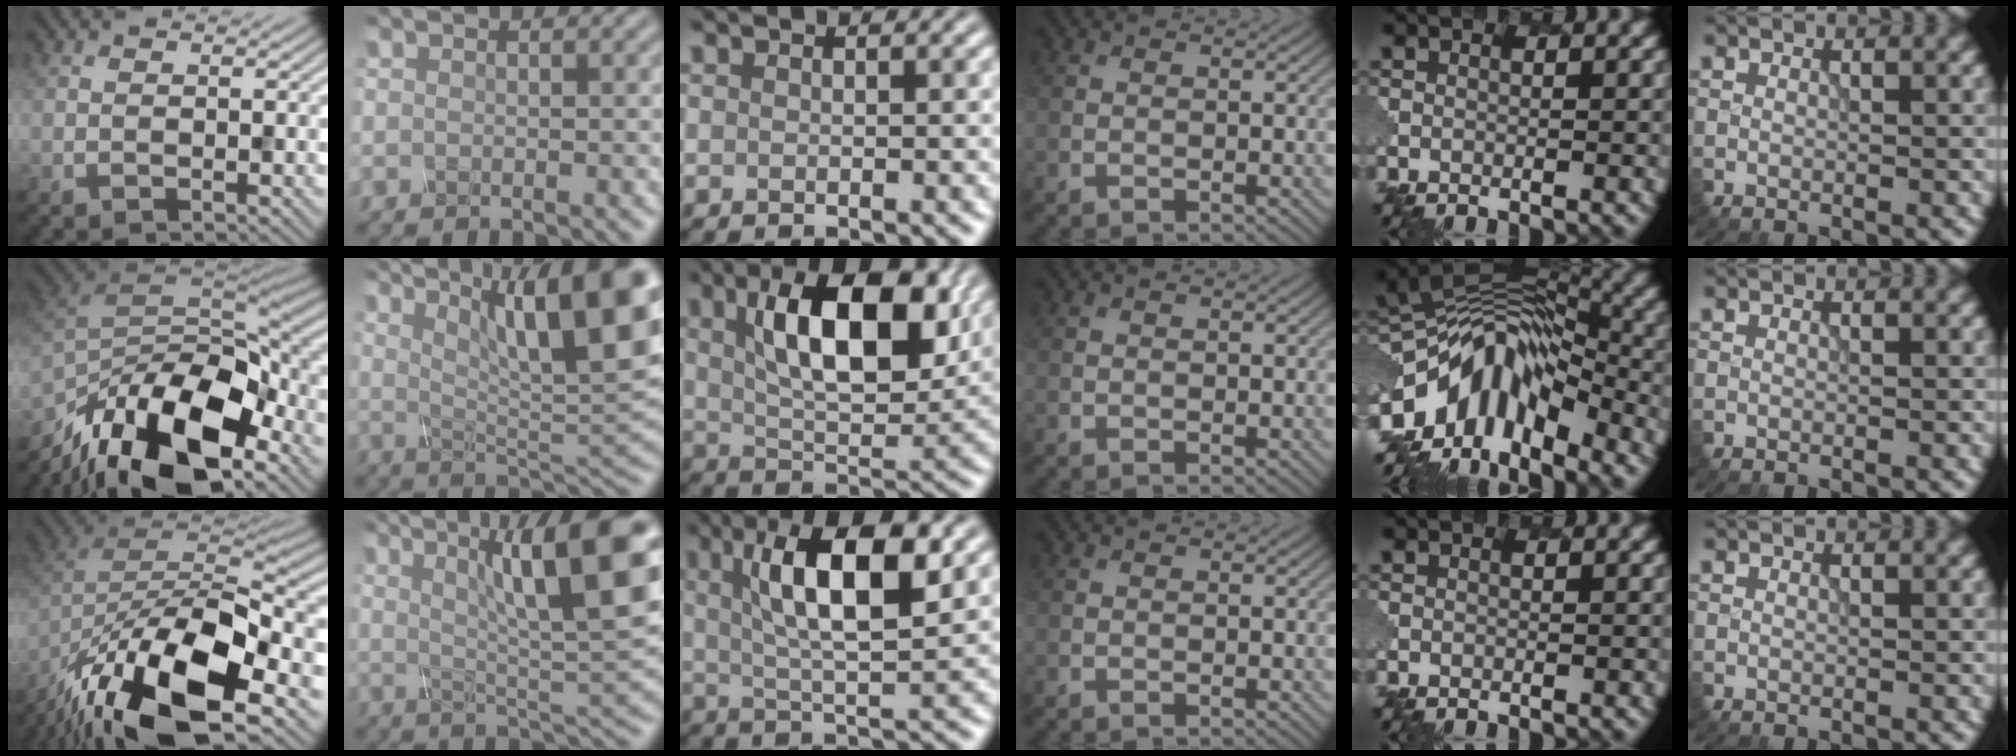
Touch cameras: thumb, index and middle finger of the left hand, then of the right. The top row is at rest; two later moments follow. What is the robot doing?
{"motion": "twist", "object": "rubiks cube"}